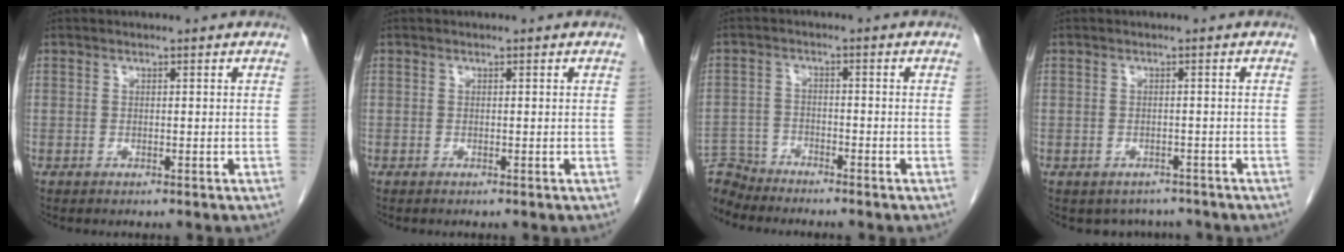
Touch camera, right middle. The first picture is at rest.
{"total": 0.0}
{"total": 5.6, "force": [-5.5, 0.7, -0.8], "torque": [0.020, 0.000, -0.105]}
{"total": 3.9, "force": [-3.3, 2.0, 0.2], "torque": [0.003, 0.006, -0.041]}